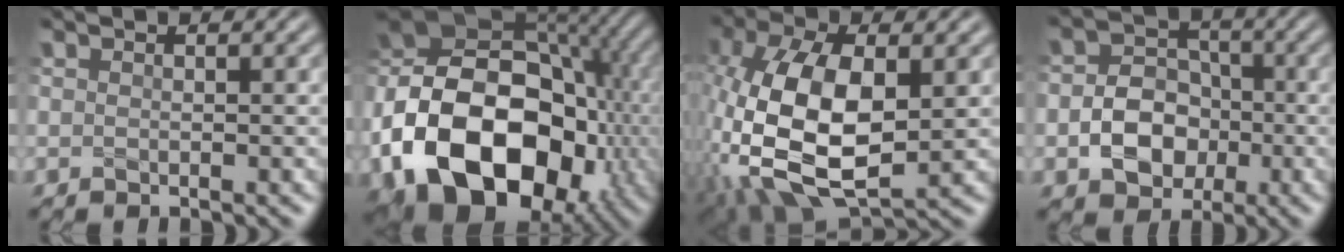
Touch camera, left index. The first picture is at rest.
{"total": 18.7, "force": [-5.5, 13.0, 12.3], "torque": [-0.232, -0.015, -0.094]}
{"total": 12.8, "force": [0.0, 7.2, 10.6], "torque": [-0.239, -0.003, 0.000]}
{"total": 5.1, "force": [-1.3, 4.1, 2.8], "torque": [-0.042, -0.002, -0.022]}